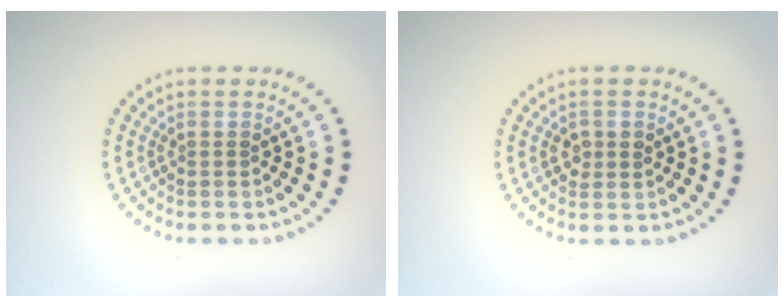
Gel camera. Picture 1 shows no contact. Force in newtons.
{"total": 1.4, "press": 1.4, "slide": 0.2}